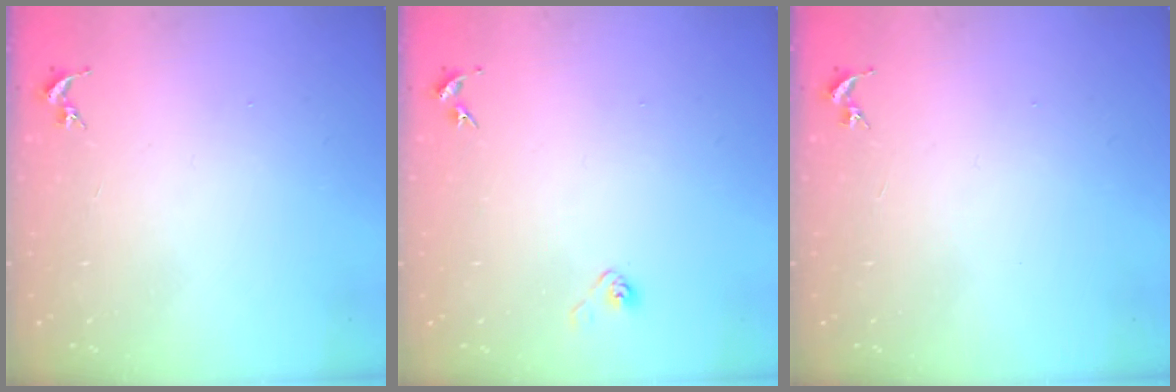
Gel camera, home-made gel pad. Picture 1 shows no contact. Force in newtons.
{"total": 2.9, "press": 2.8, "slide": 0.8}
{"total": 0.0}